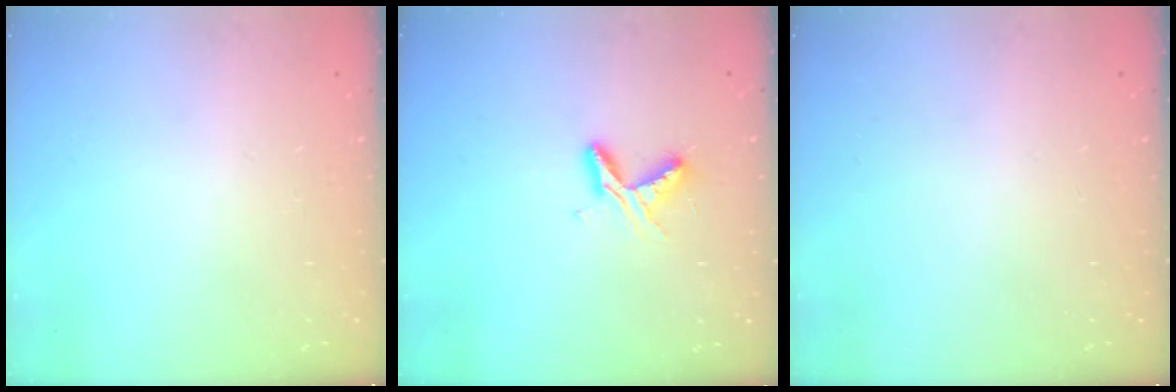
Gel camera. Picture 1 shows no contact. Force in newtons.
{"total": 5.3, "press": 5.3, "slide": 0.5}
{"total": 0.0}